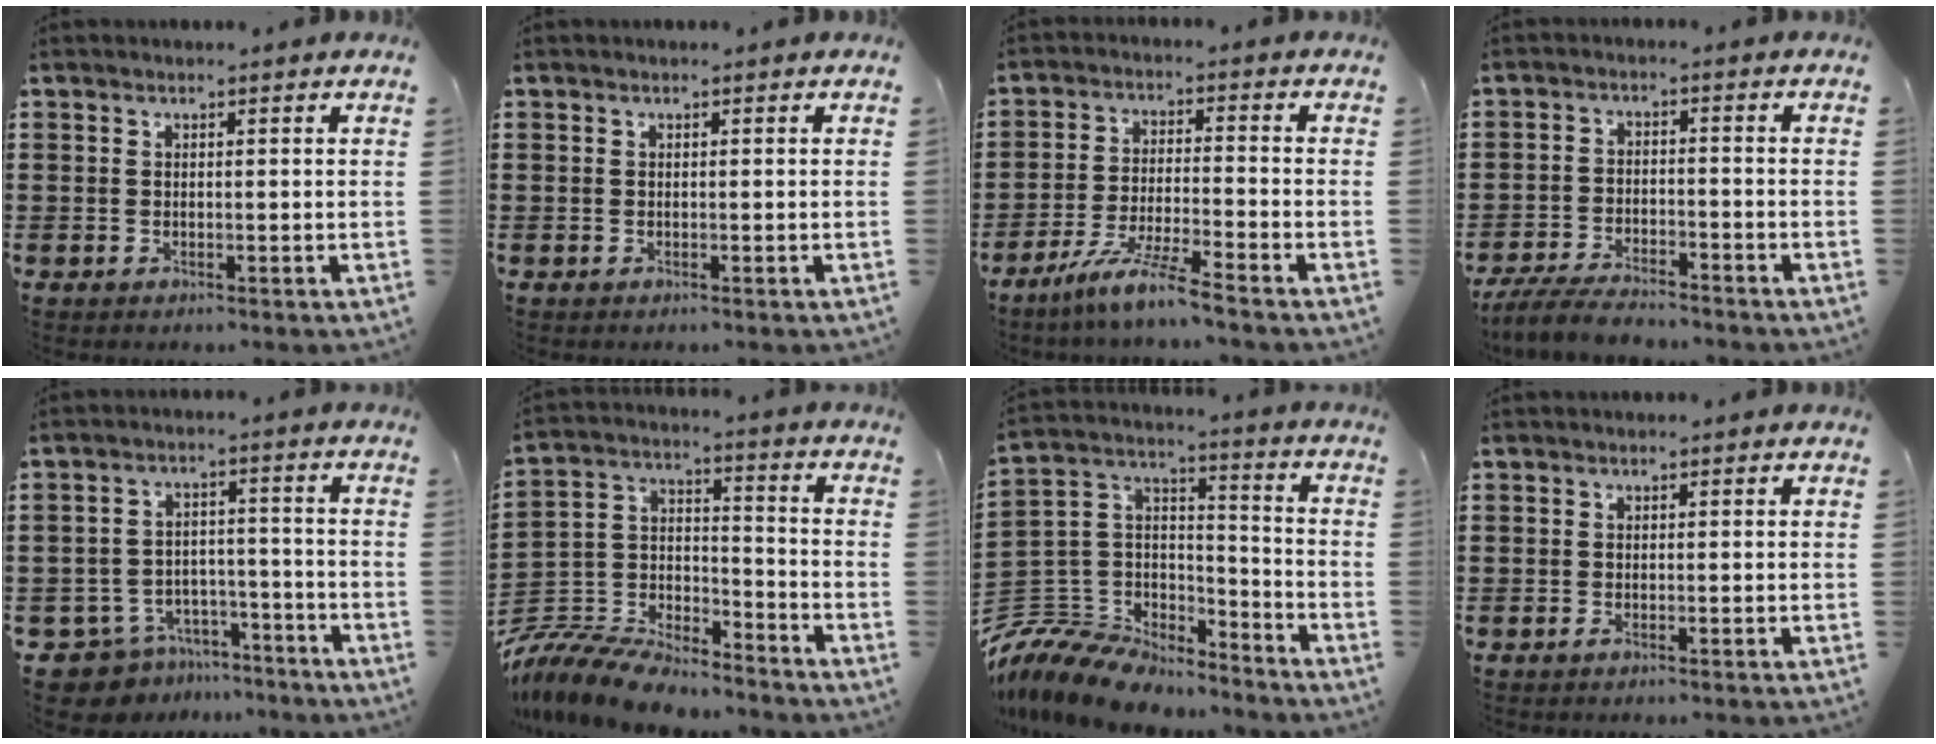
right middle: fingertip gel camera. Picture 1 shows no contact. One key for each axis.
{"total": 0.0}
{"total": 6.7, "fx": -5.7, "fy": -0.7, "fz": 3.5, "tx": -0.080, "ty": -0.021, "tz": -0.112}
{"total": 5.1, "fx": -4.8, "fy": 0.7, "fz": 1.7, "tx": -0.041, "ty": -0.003, "tz": -0.096}
{"total": 7.3, "fx": -6.9, "fy": 2.2, "fz": 1.0, "tx": -0.034, "ty": 0.017, "tz": -0.138}
{"total": 11.0, "fx": -10.5, "fy": 1.8, "fz": 2.8, "tx": -0.075, "ty": 0.017, "tz": -0.217}
{"total": 11.2, "fx": -10.0, "fy": 4.4, "fz": 2.4, "tx": -0.084, "ty": 0.012, "tz": -0.203}
{"total": 0.0}